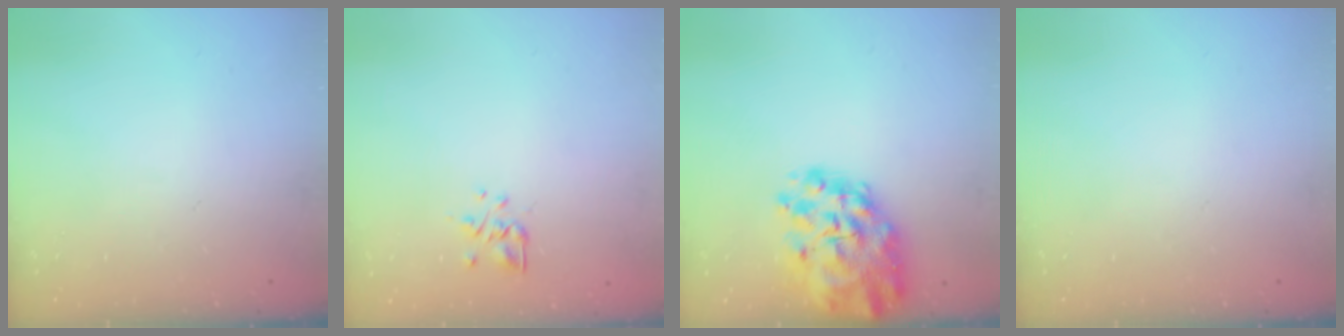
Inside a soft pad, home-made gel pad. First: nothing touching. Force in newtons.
{"total": 2.9, "press": 2.6, "slide": 1.4}
{"total": 14.3, "press": 13.5, "slide": 4.8}
{"total": 0.0}